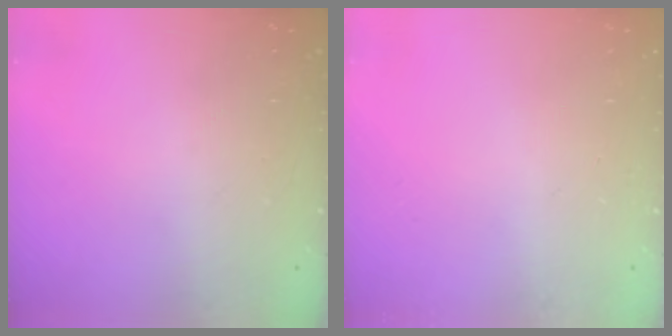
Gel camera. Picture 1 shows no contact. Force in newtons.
{"total": 0.0}